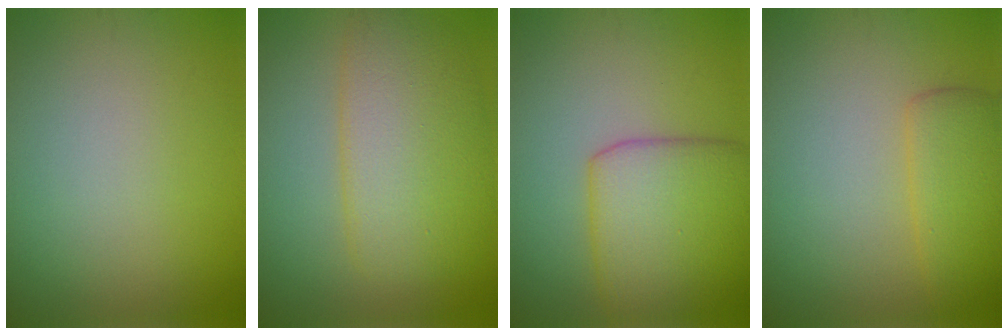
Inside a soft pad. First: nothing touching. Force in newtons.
{"total": 6.3, "press": 6.3, "slide": 0.2}
{"total": 7.2, "press": 7.2, "slide": 0.1}
{"total": 3.4, "press": 3.4, "slide": 0.3}